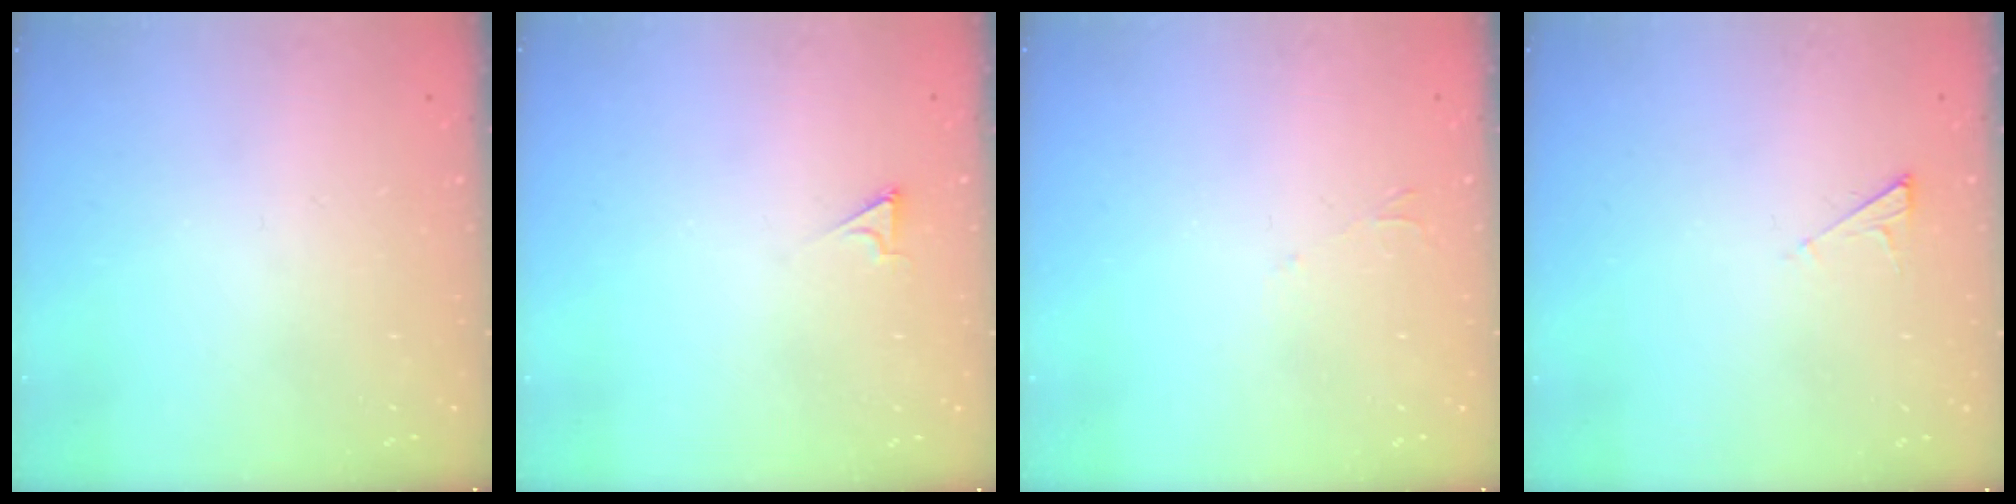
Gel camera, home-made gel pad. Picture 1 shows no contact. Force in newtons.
{"total": 2.1, "press": 2.1, "slide": 0.3}
{"total": 2.2, "press": 2.2, "slide": 0.4}
{"total": 2.3, "press": 2.2, "slide": 0.4}